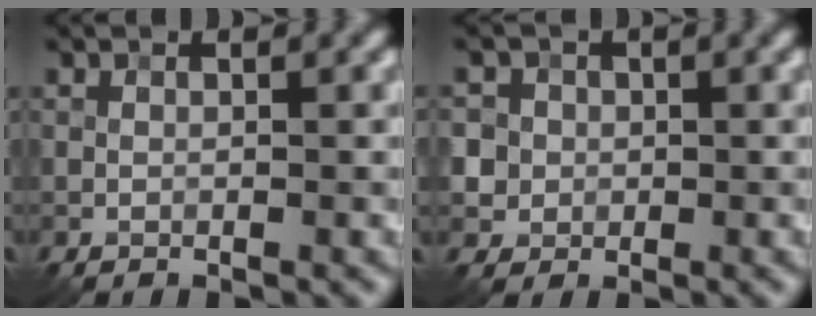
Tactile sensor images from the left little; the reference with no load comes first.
{"total": 4.2, "force": [0.8, 3.9, 1.3], "torque": [-0.016, 0.026, 0.000]}